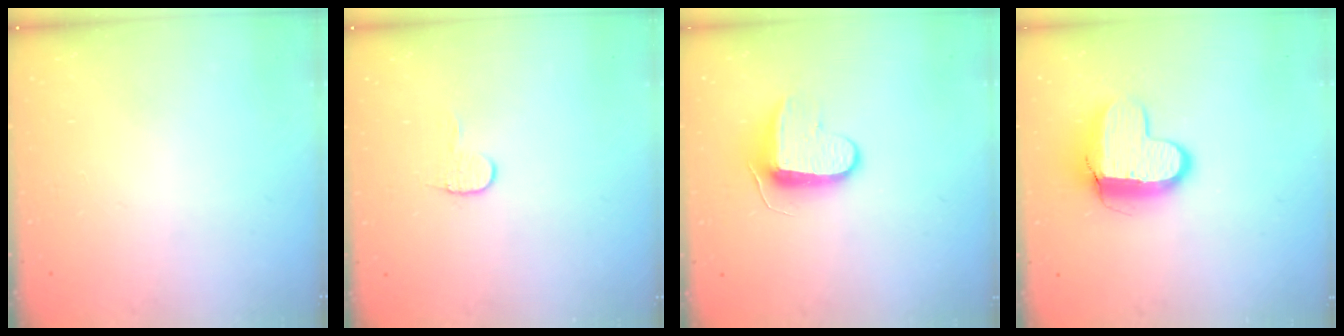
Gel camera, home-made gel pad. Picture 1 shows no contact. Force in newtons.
{"total": 5.7, "press": 5.7, "slide": 0.5}
{"total": 9.1, "press": 9.1, "slide": 0.8}
{"total": 10.5, "press": 10.4, "slide": 0.8}